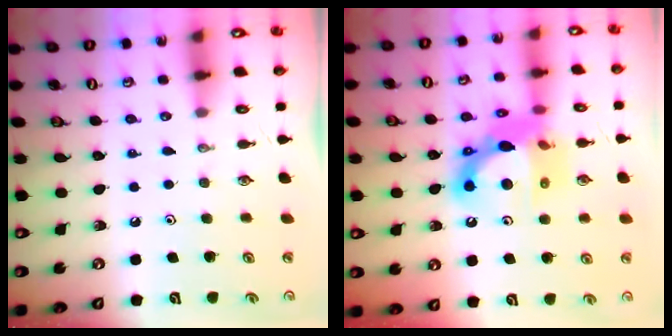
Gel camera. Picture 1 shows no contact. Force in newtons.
{"total": 15.0, "press": 14.9, "slide": 1.9}